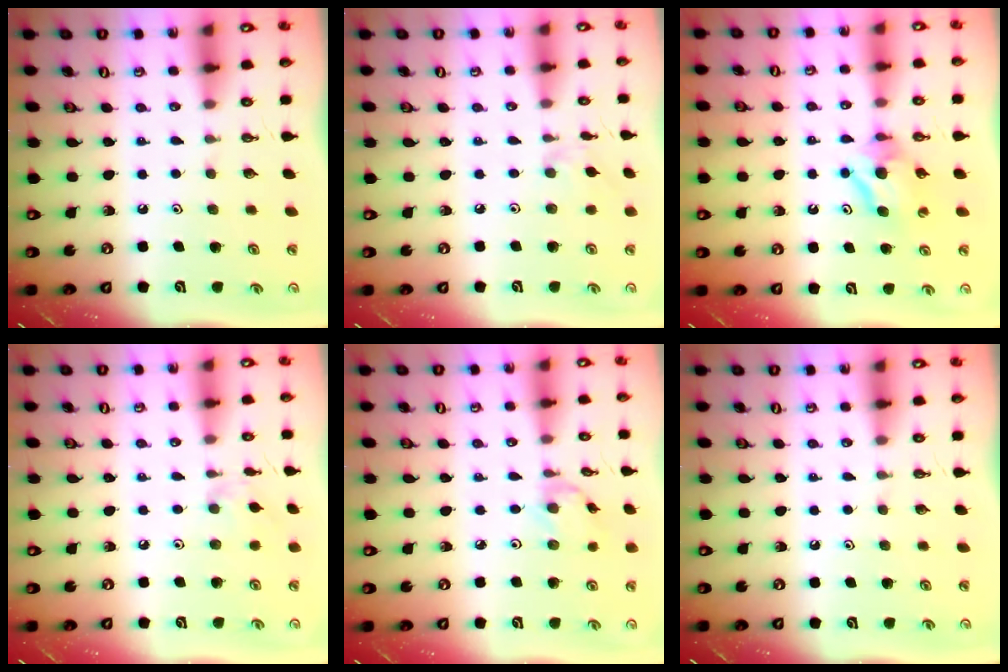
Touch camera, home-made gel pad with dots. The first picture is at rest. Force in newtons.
{"total": 1.6, "press": 1.5, "slide": 0.4}
{"total": 8.3, "press": 8.3, "slide": 0.3}
{"total": 3.4, "press": 3.3, "slide": 0.7}
{"total": 2.4, "press": 2.4, "slide": 0.1}
{"total": 0.0}